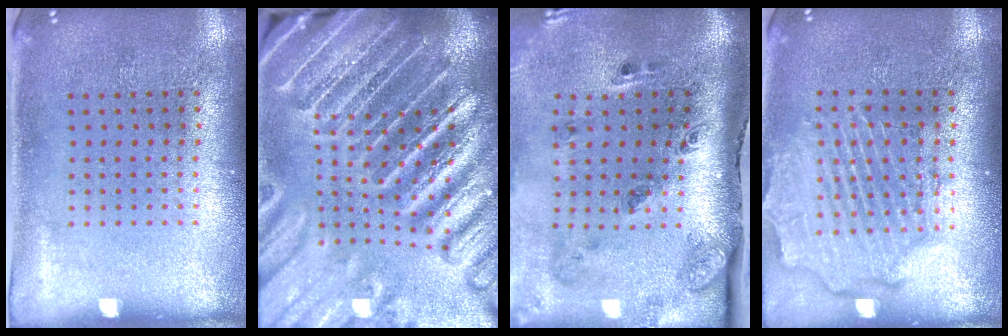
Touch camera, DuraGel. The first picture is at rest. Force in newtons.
{"total": 5.4, "press": 4.8, "slide": 2.7}
{"total": 3.5, "press": 2.2, "slide": 2.7}
{"total": 2.5, "press": 2.2, "slide": 1.1}